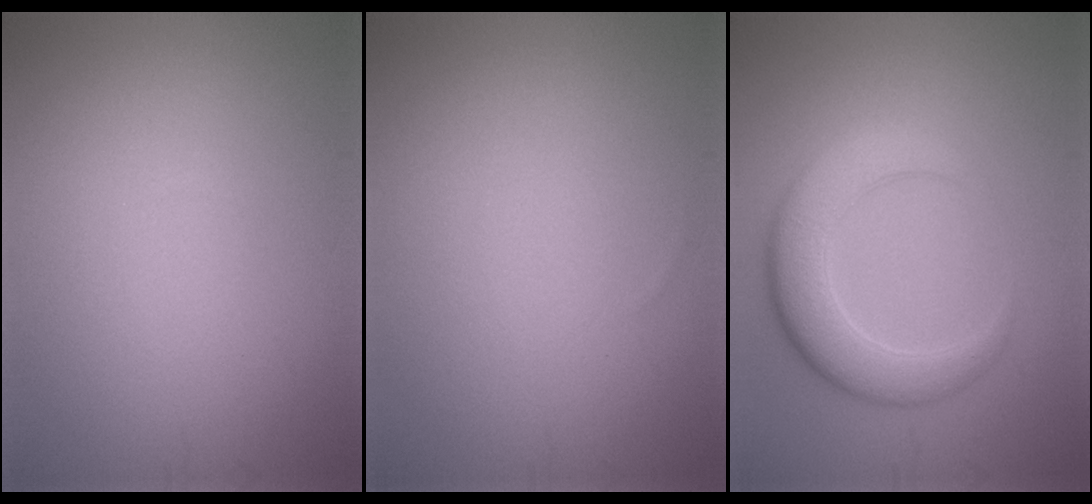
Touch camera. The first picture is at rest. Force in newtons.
{"total": 0.0}
{"total": 5.4, "press": 5.4, "slide": 0.3}